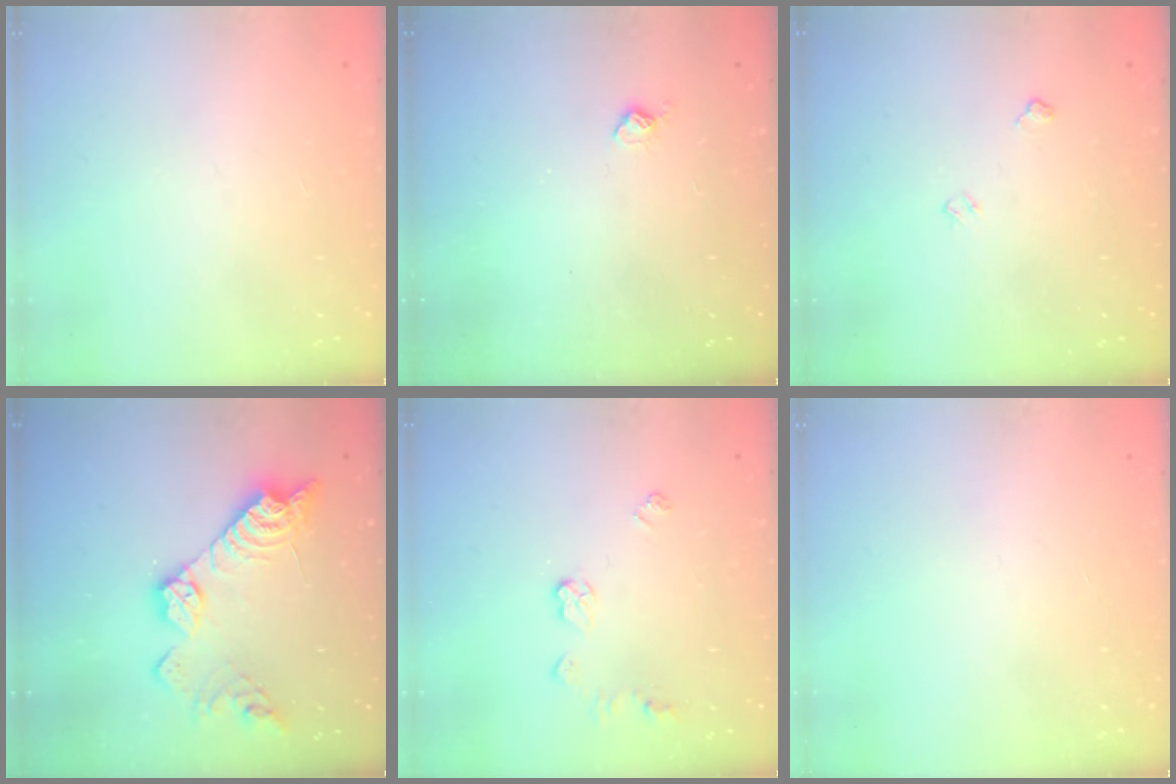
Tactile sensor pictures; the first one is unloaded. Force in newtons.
{"total": 5.0, "press": 5.0, "slide": 0.8}
{"total": 4.4, "press": 4.4, "slide": 0.6}
{"total": 15.8, "press": 15.8, "slide": 0.8}
{"total": 7.0, "press": 6.9, "slide": 0.4}
{"total": 0.0}